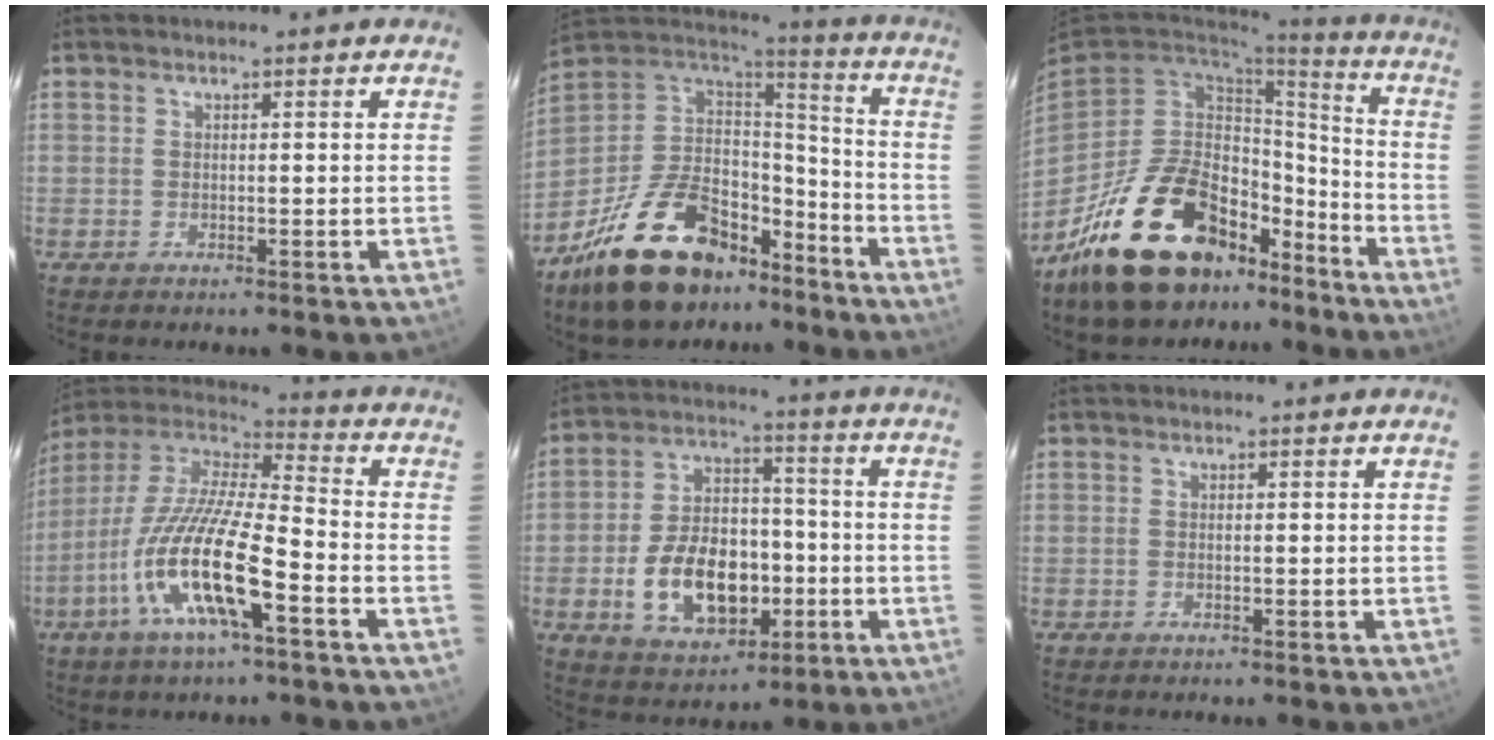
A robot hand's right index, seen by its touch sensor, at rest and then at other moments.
{"total": 26.6, "force": [-17.9, 13.4, 14.5], "torque": [-0.299, 0.012, -0.273]}
{"total": 25.1, "force": [-17.4, 12.5, 13.0], "torque": [-0.248, 0.023, -0.257]}
{"total": 18.1, "force": [-7.8, 3.7, 16.0], "torque": [-0.312, -0.025, -0.156]}
{"total": 15.8, "force": [-4.5, 10.1, 11.3], "torque": [-0.228, 0.015, -0.057]}
{"total": 0.0}